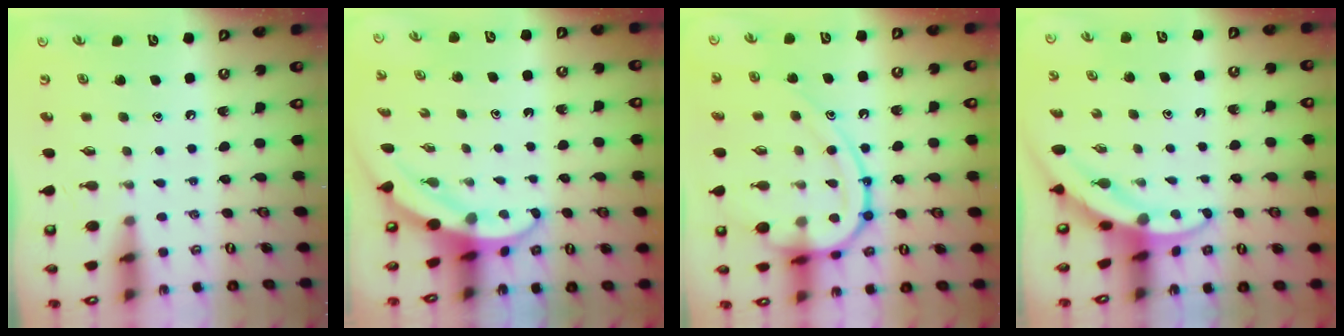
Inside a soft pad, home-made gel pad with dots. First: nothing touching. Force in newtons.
{"total": 3.5, "press": 3.5, "slide": 0.1}
{"total": 15.8, "press": 15.7, "slide": 1.3}
{"total": 2.8, "press": 2.8, "slide": 0.3}